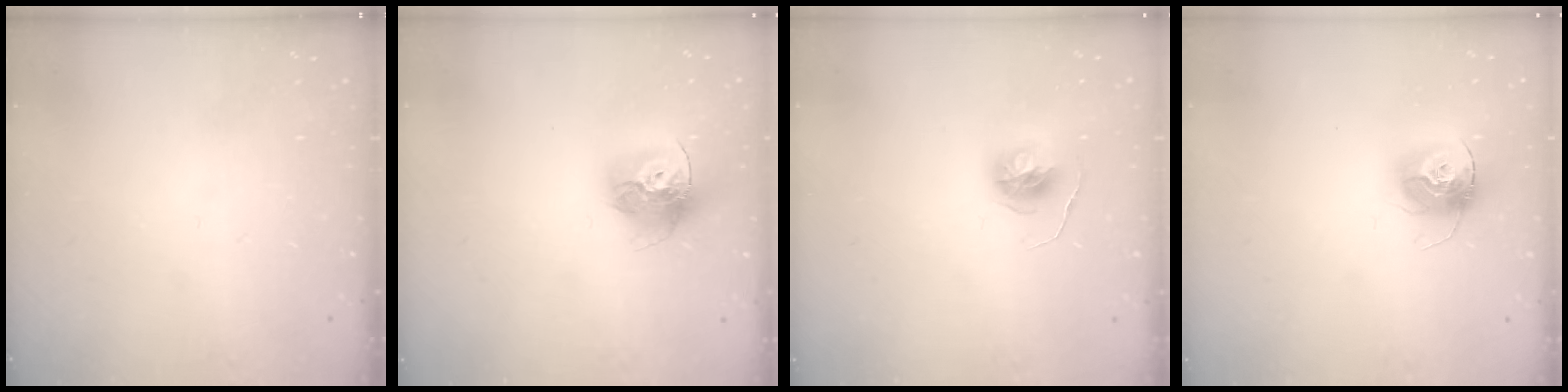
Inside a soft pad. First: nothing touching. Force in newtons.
{"total": 15.3, "press": 15.2, "slide": 1.7}
{"total": 6.4, "press": 6.4, "slide": 0.6}
{"total": 13.6, "press": 13.5, "slide": 1.3}